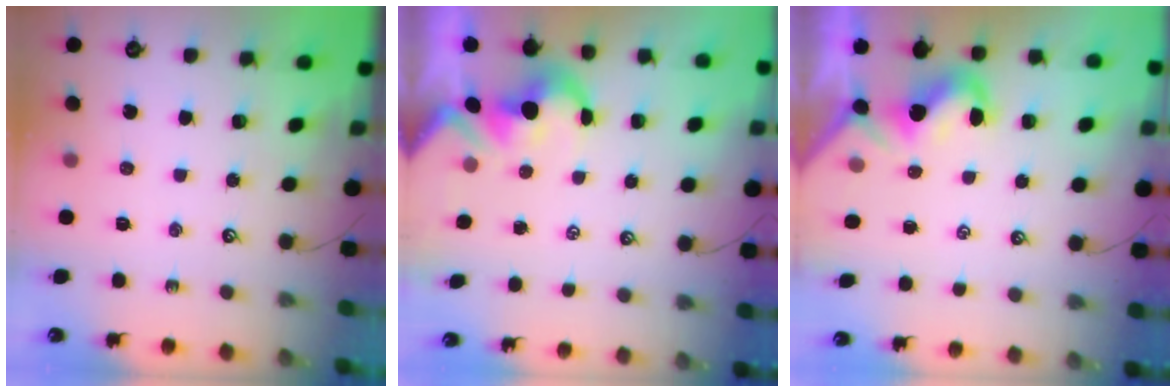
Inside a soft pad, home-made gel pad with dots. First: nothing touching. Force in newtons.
{"total": 2.4, "press": 2.1, "slide": 1.1}
{"total": 2.0, "press": 1.9, "slide": 0.6}